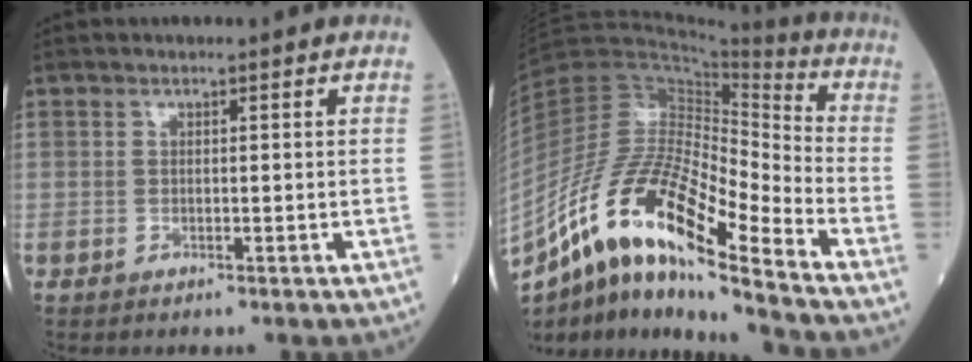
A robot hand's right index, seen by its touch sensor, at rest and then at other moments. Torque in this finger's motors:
{"motor_torque": [1.08, -1.06, 0.48, 0.21]}